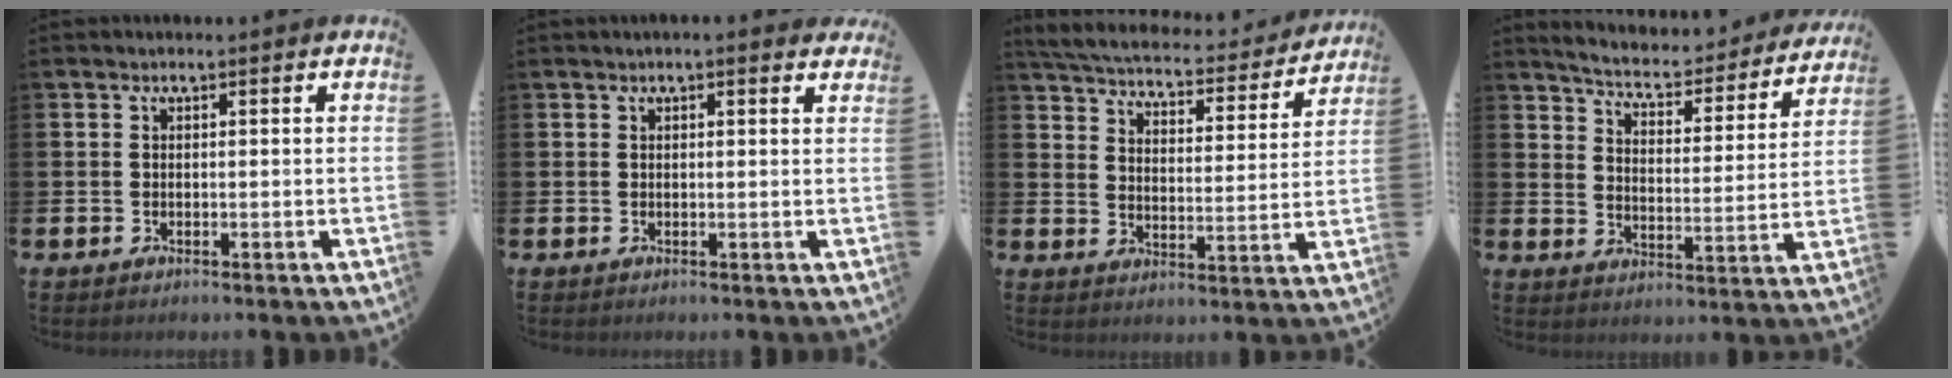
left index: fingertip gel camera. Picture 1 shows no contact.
{"total": 0.8, "force": [0.8, 0.0, 0.4], "torque": [0.007, -0.003, 0.011]}
{"total": 5.3, "force": [5.0, 0.8, 1.4], "torque": [-0.052, -0.042, 0.081]}
{"total": 5.1, "force": [4.8, 1.1, 1.3], "torque": [-0.042, -0.047, 0.074]}